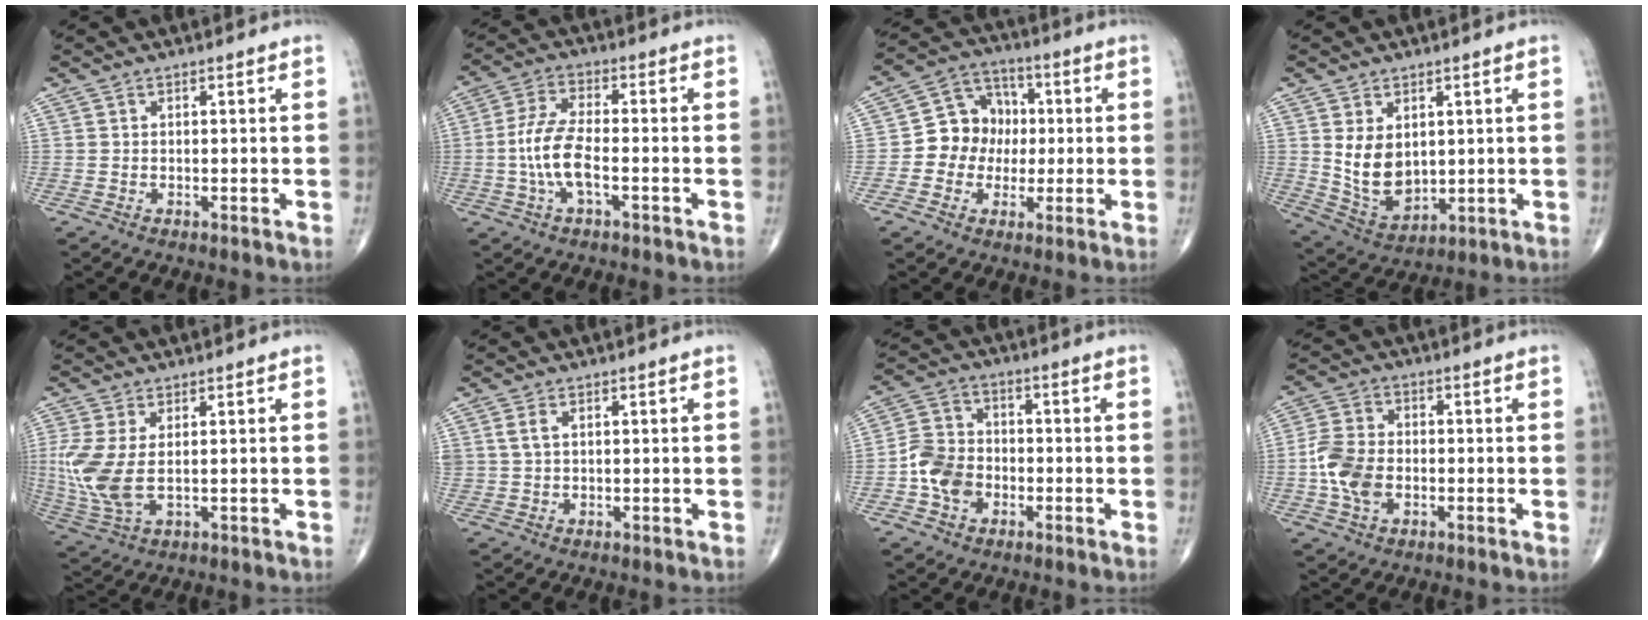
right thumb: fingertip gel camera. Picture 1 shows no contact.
{"total": 8.6, "force": [-1.9, 3.4, 7.7], "torque": [-0.171, 0.020, -0.040]}
{"total": 10.3, "force": [-0.4, 9.1, 4.7], "torque": [-0.033, 0.029, -0.018]}
{"total": 9.1, "force": [1.7, 6.3, 6.4], "torque": [-0.095, -0.020, 0.056]}
{"total": 9.8, "force": [0.6, 4.9, 8.5], "torque": [-0.216, -0.008, 0.026]}
{"total": 2.2, "force": [0.9, 1.2, 1.6], "torque": [-0.035, 0.001, 0.021]}
{"total": 8.2, "force": [-2.5, 6.4, 4.4], "torque": [-0.066, 0.023, -0.053]}
{"total": 8.4, "force": [-1.5, 5.6, 6.0], "torque": [-0.122, 0.011, -0.035]}